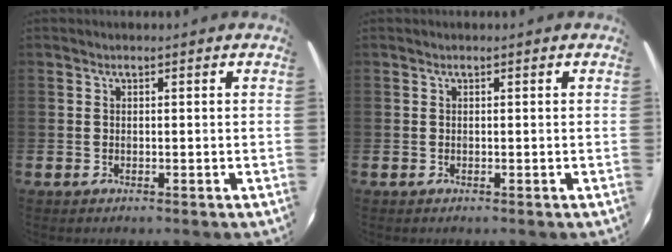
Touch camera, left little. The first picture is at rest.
{"total": 0.0}